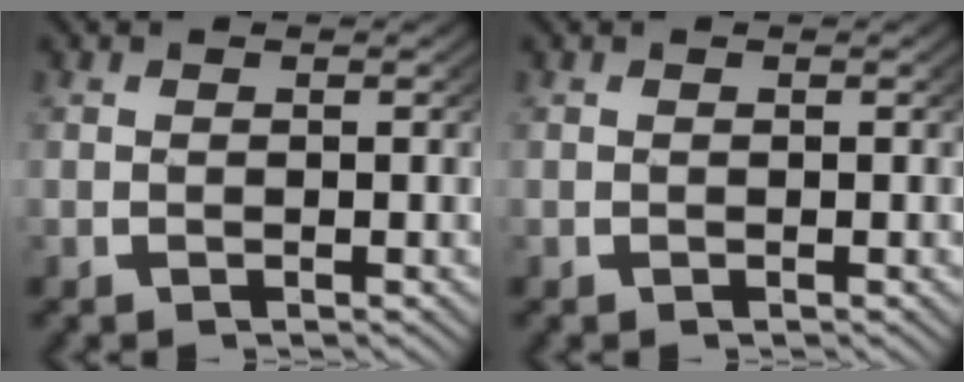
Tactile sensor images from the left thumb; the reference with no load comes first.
{"total": 0.0}